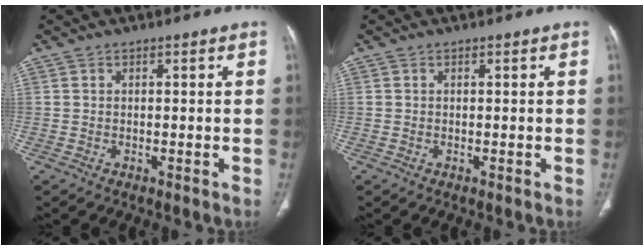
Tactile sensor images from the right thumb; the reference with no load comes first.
{"total": 0.0}